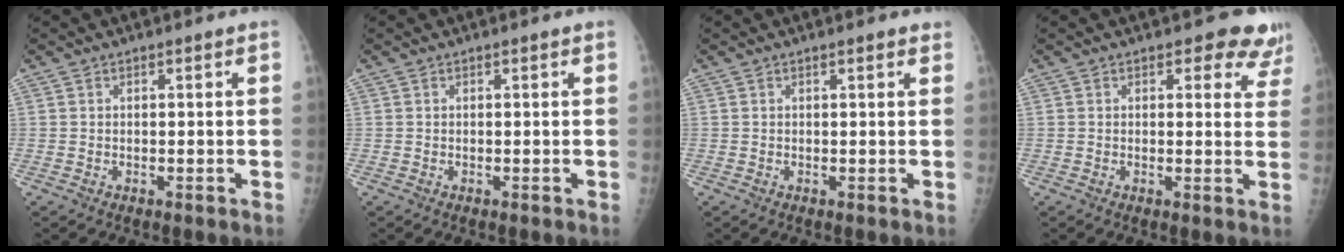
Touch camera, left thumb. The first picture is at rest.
{"total": 0.0}
{"total": 1.0, "force": [0.7, 0.3, 0.7], "torque": [-0.010, -0.001, 0.007]}
{"total": 6.2, "force": [4.7, 3.1, 2.5], "torque": [0.014, -0.021, 0.036]}